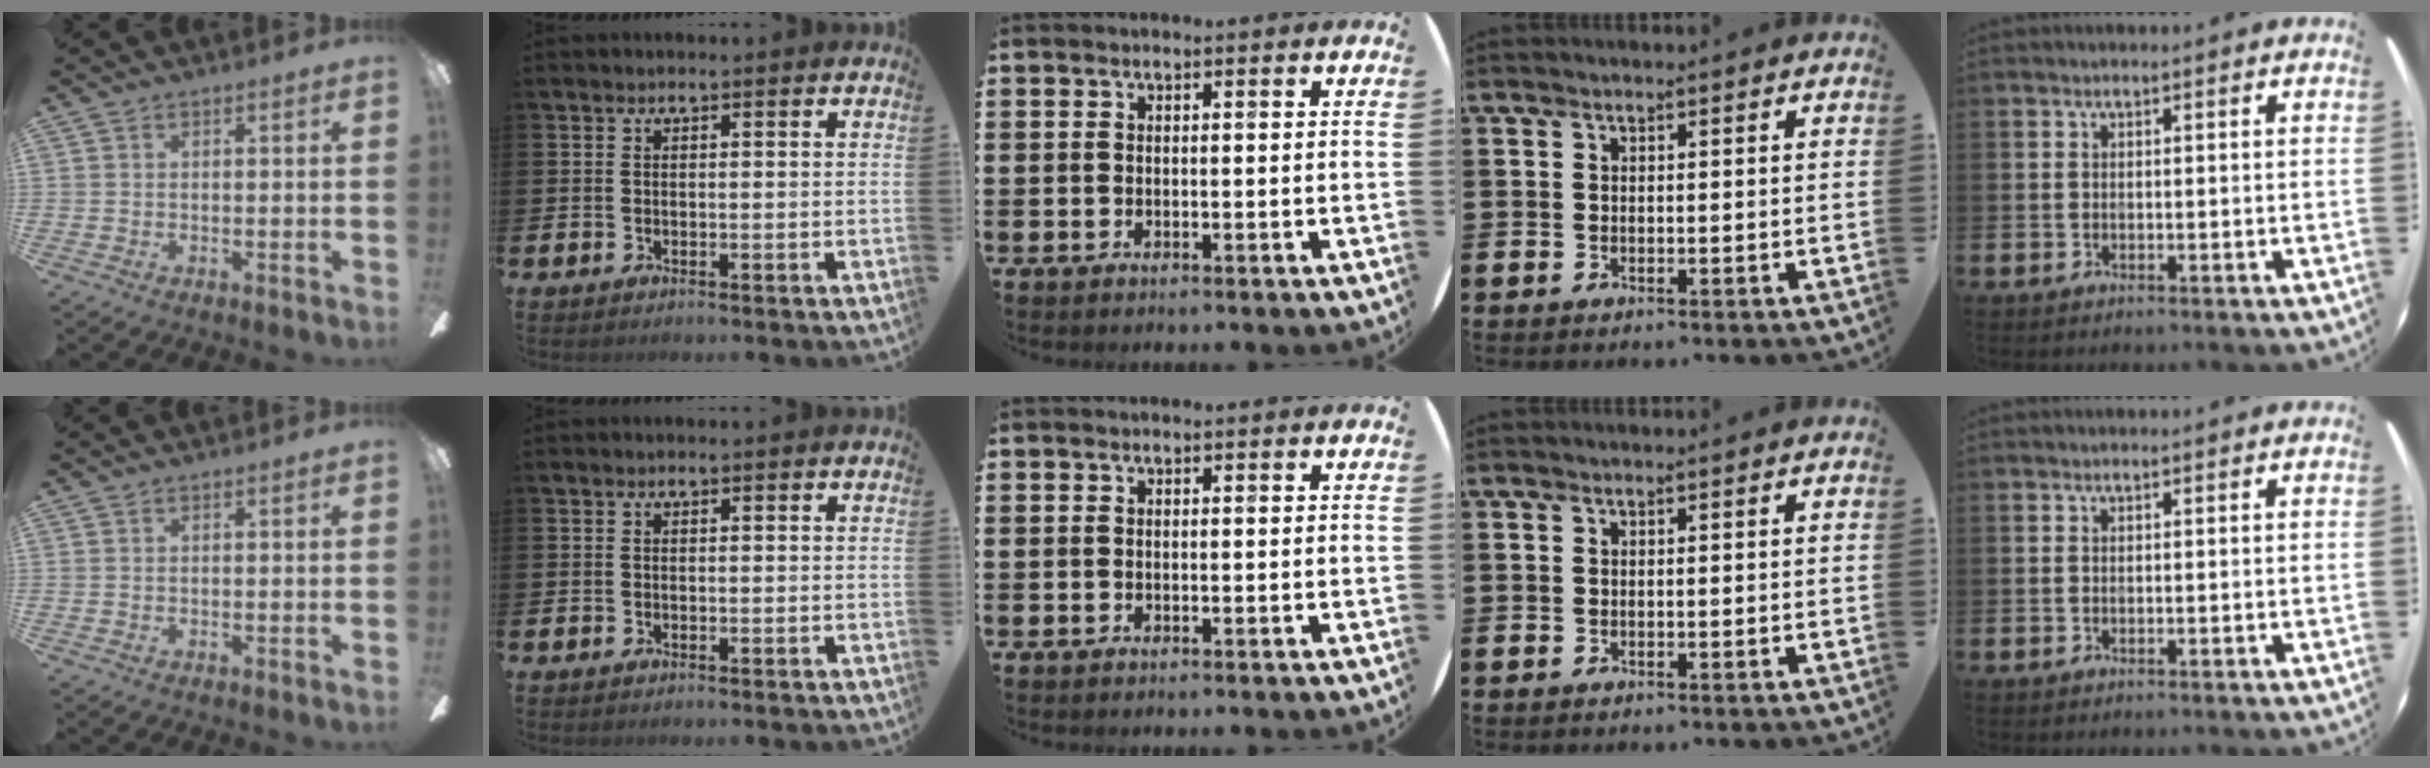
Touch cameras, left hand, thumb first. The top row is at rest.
{}